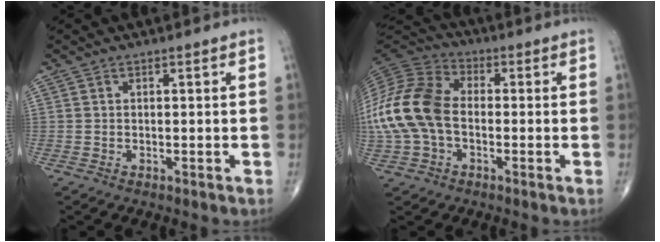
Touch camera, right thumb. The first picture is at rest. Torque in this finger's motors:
{"motor_torque": [-0.20, 1.11, 1.48, -0.28, 0.60]}